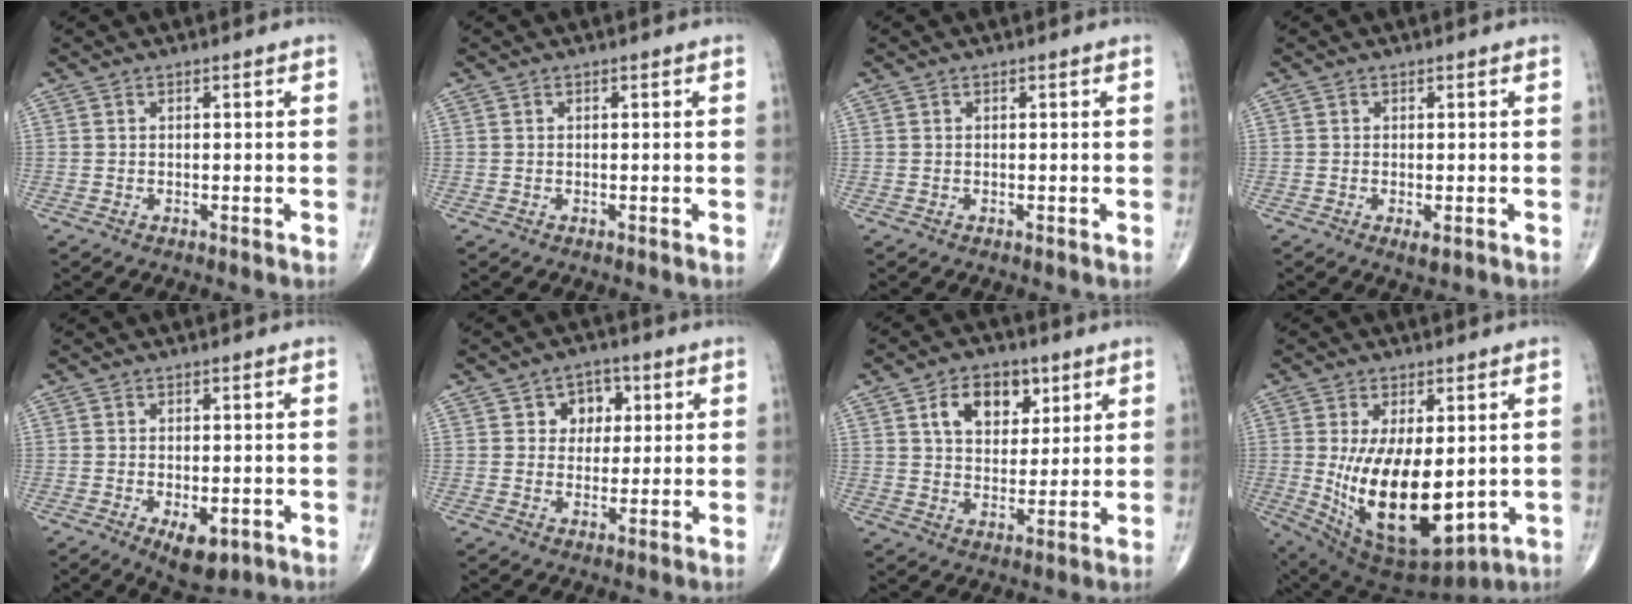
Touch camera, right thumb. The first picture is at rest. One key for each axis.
{"total": 0.0}
{"total": 0.0}
{"total": 1.5, "fx": -0.5, "fy": 0.5, "fz": 1.4, "tx": -0.022, "ty": -0.004, "tz": -0.007}
{"total": 6.2, "fx": -2.4, "fy": 3.0, "fz": 4.9, "tx": -0.067, "ty": -0.001, "tz": -0.025}
{"total": 6.0, "fx": 1.8, "fy": 4.9, "fz": 3.0, "tx": -0.002, "ty": 0.001, "tz": 0.020}
{"total": 10.4, "fx": 4.4, "fy": 6.9, "fz": 6.4, "tx": -0.065, "ty": -0.014, "tz": 0.073}
{"total": 18.7, "fx": -1.1, "fy": 9.0, "fz": 16.3, "tx": -0.280, "ty": -0.027, "tz": 0.013}